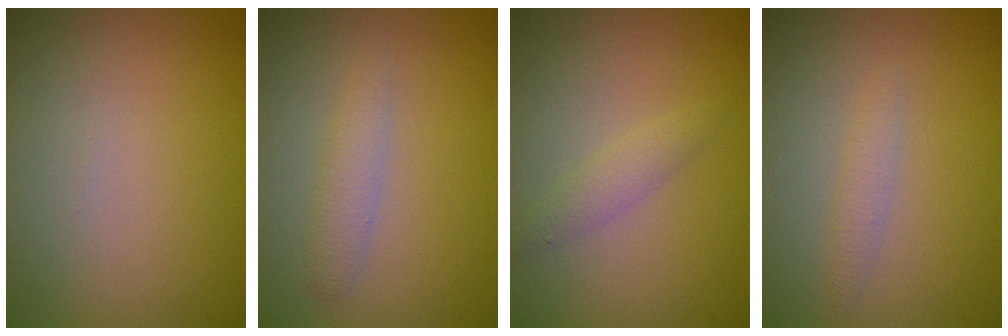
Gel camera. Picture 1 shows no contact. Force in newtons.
{"total": 1.8, "press": 1.8, "slide": 0.0}
{"total": 1.6, "press": 1.6, "slide": 0.1}
{"total": 1.2, "press": 1.2, "slide": 0.0}